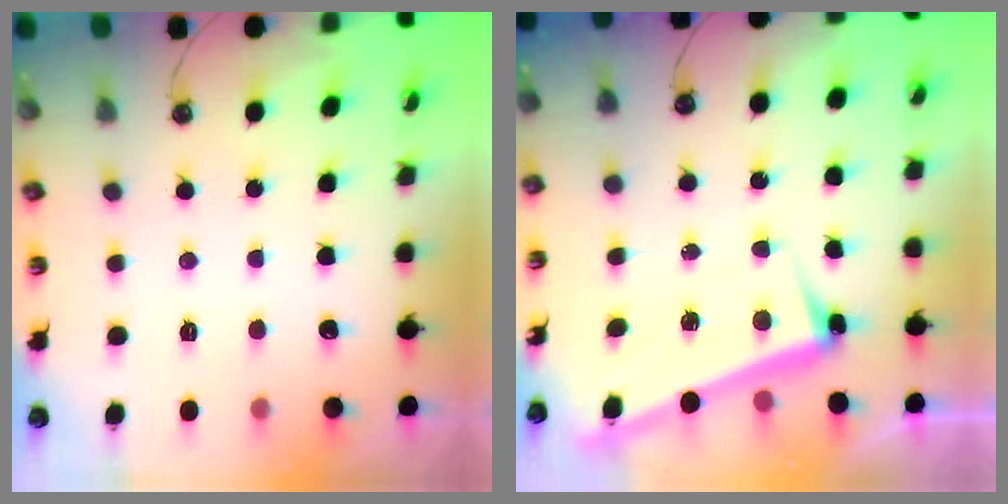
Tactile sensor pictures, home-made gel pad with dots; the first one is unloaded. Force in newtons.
{"total": 2.6, "press": 2.5, "slide": 0.7}